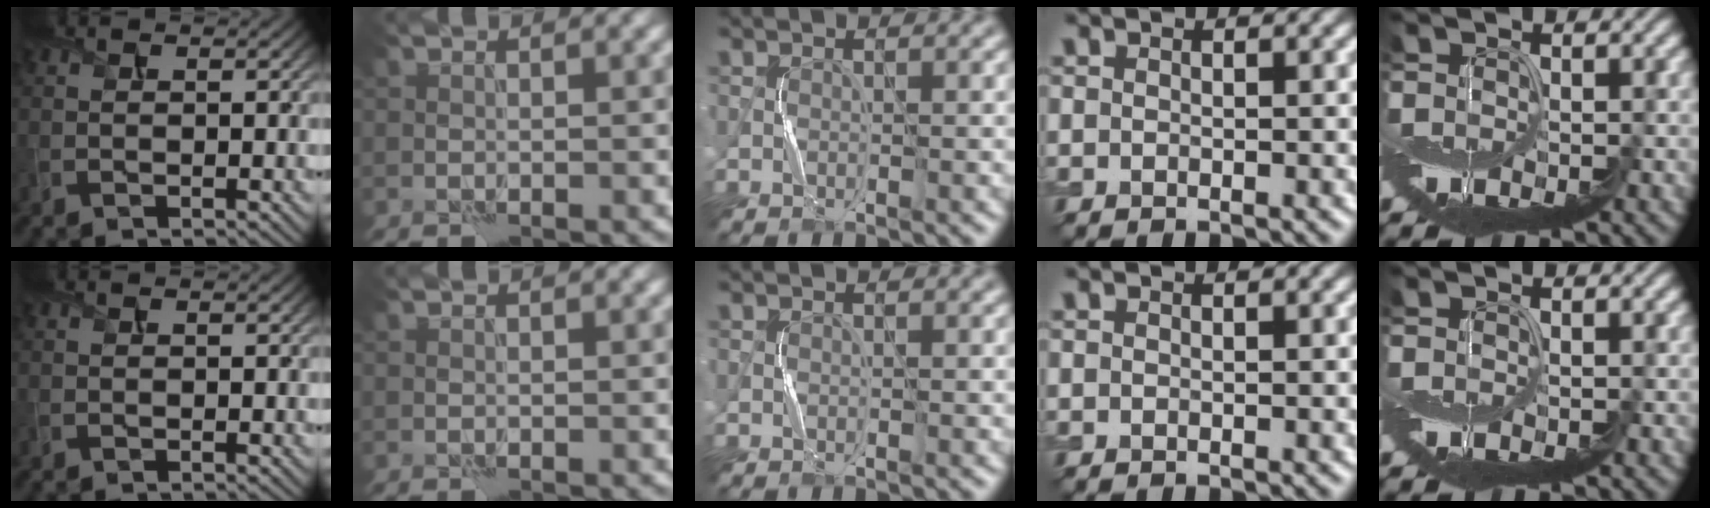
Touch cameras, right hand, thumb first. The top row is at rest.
{}